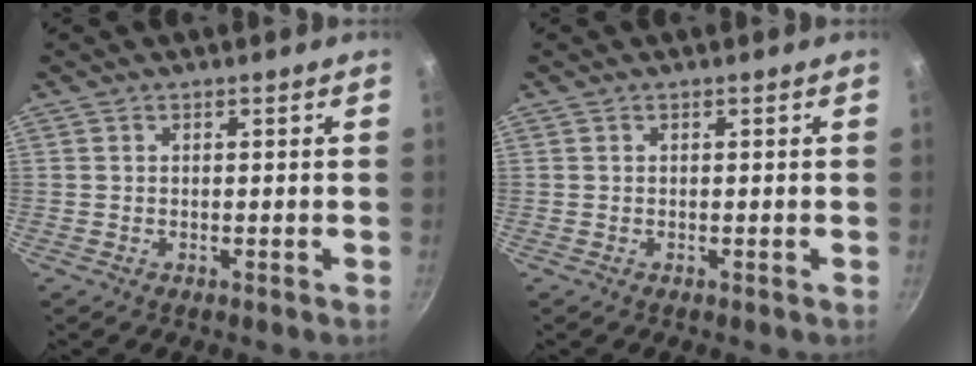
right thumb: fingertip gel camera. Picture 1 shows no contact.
{"total": 0.0}